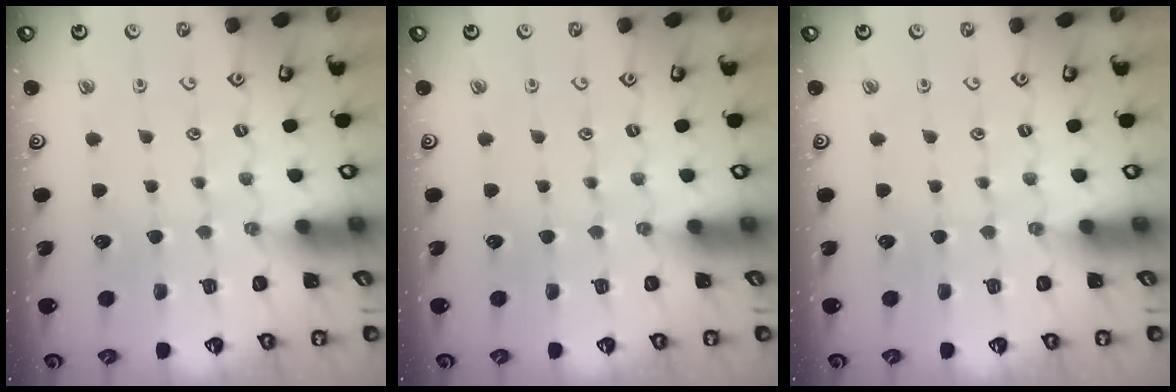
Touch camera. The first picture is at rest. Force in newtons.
{"total": 0.0}
{"total": 0.0}